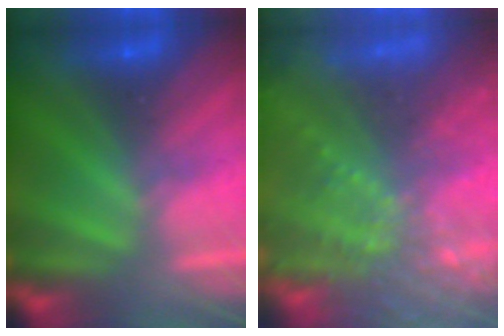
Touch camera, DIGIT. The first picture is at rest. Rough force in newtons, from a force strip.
{"total": 6.9}